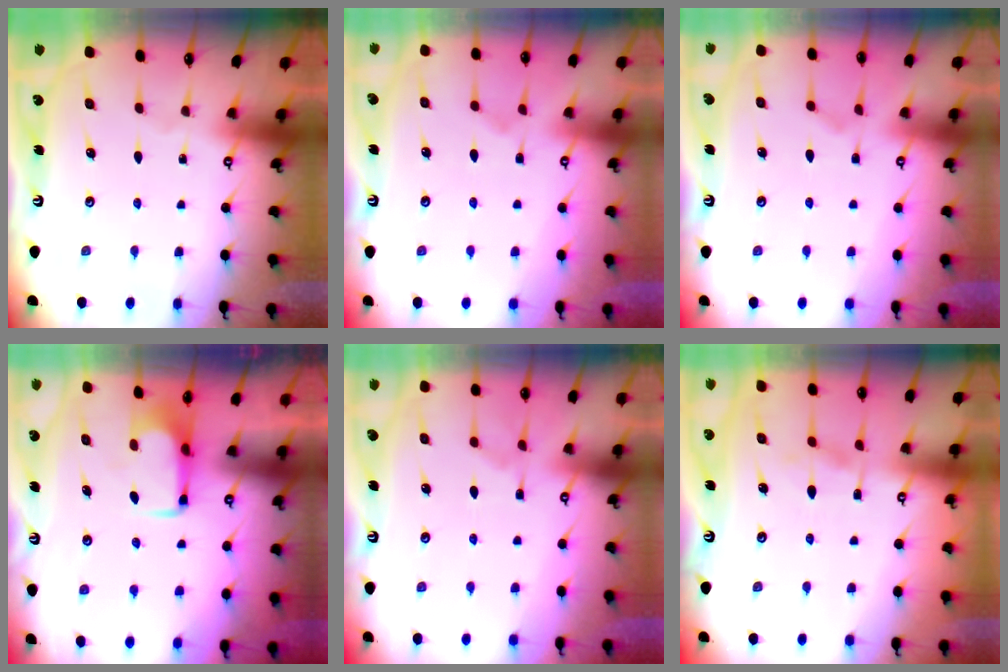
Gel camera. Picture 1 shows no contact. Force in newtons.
{"total": 2.3, "press": 2.0, "slide": 1.1}
{"total": 1.7, "press": 1.2, "slide": 1.1}
{"total": 2.0, "press": 1.9, "slide": 0.4}
{"total": 2.2, "press": 1.8, "slide": 1.3}
{"total": 1.7, "press": 1.2, "slide": 1.2}